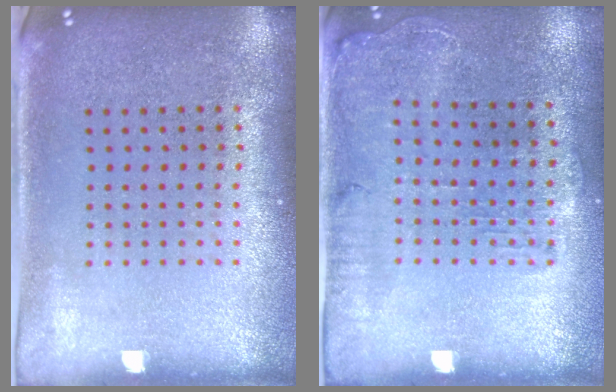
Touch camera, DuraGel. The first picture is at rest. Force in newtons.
{"total": 1.4, "press": 1.3, "slide": 0.5}